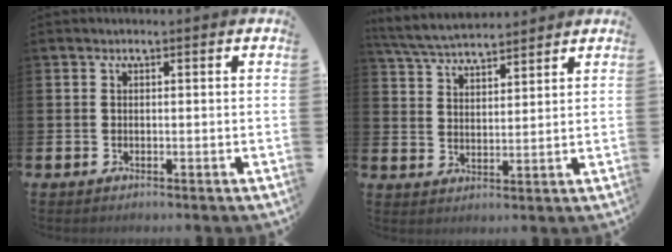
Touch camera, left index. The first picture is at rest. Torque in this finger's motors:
{"motor_torque": [1.12, -1.01, 0.44, 0.06]}